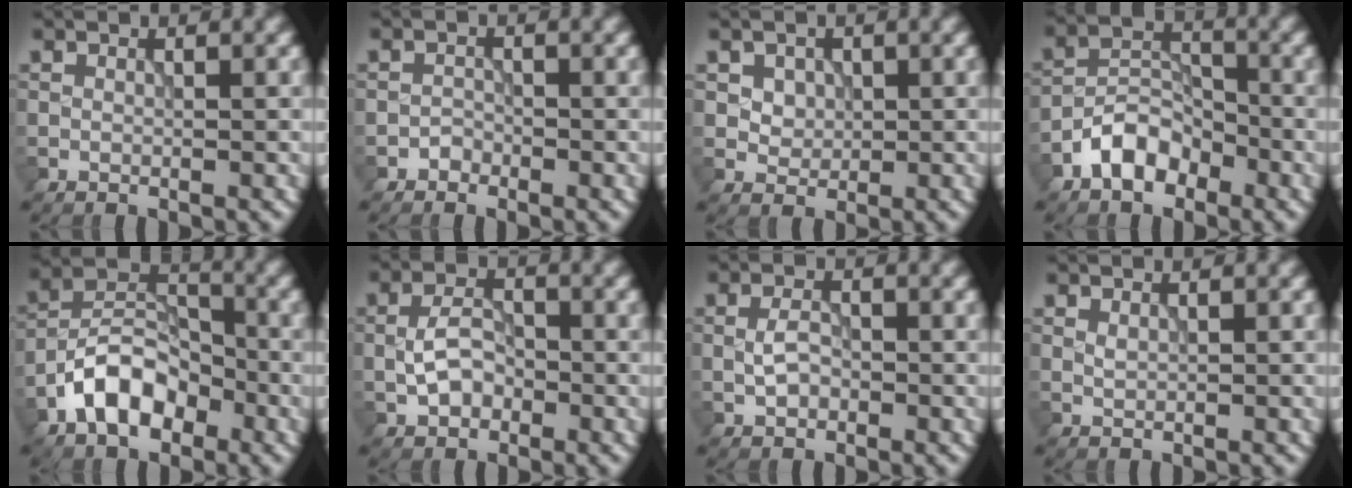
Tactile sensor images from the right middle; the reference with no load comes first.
{"total": 0.9, "force": [-0.7, 0.6, 0.0], "torque": [0.005, 0.003, -0.012]}
{"total": 2.7, "force": [1.1, 2.1, 1.2], "torque": [-0.032, -0.002, 0.035]}
{"total": 4.3, "force": [-2.7, 2.5, 2.2], "torque": [-0.033, 0.009, -0.057]}
{"total": 6.7, "force": [-3.6, 4.0, 4.1], "torque": [-0.066, 0.009, -0.074]}
{"total": 3.4, "force": [-0.9, 2.2, 2.4], "torque": [-0.046, 0.005, -0.017]}
{"total": 2.1, "force": [-0.3, 1.4, 1.6], "torque": [-0.035, 0.002, -0.008]}
{"total": 0.6, "force": [0.3, 0.3, 0.5], "torque": [-0.014, -0.001, 0.009]}